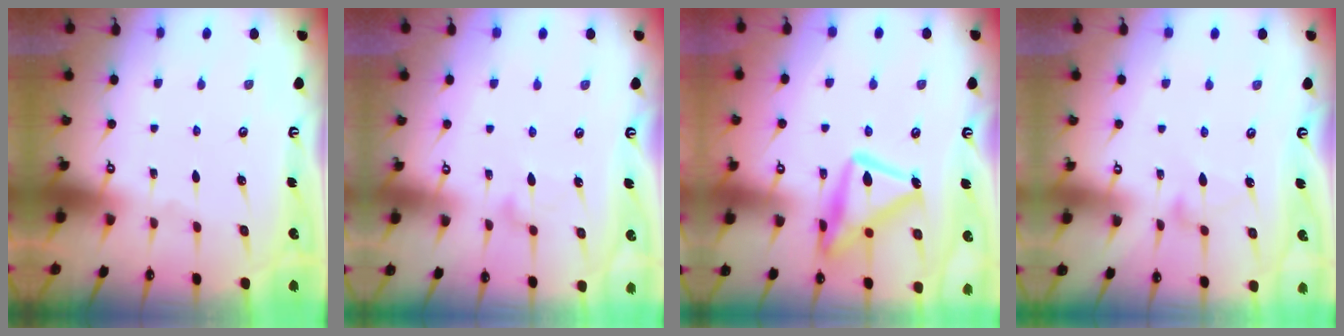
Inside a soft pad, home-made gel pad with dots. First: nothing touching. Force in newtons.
{"total": 8.4, "press": 8.4, "slide": 0.5}
{"total": 19.0, "press": 19.0, "slide": 1.3}
{"total": 6.0, "press": 6.0, "slide": 0.3}